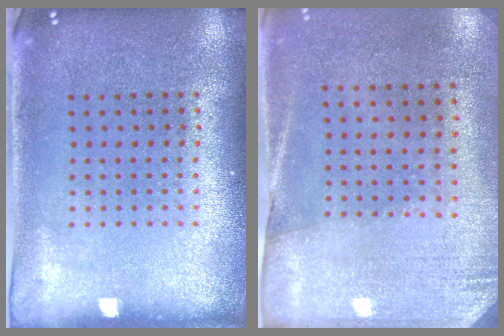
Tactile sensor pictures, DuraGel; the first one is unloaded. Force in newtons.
{"total": 2.6, "press": 2.3, "slide": 1.3}